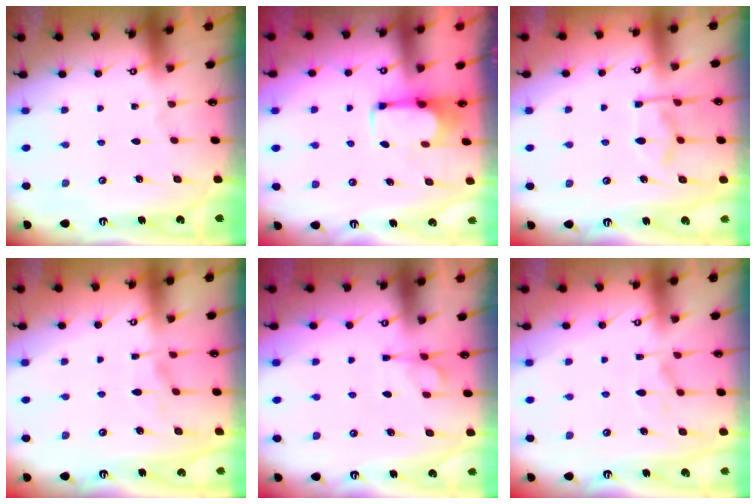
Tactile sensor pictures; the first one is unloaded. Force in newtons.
{"total": 1.8, "press": 1.6, "slide": 0.7}
{"total": 8.1, "press": 8.0, "slide": 1.4}
{"total": 1.7, "press": 1.4, "slide": 1.1}
{"total": 1.5, "press": 0.9, "slide": 1.2}
{"total": 1.2, "press": 0.8, "slide": 0.9}